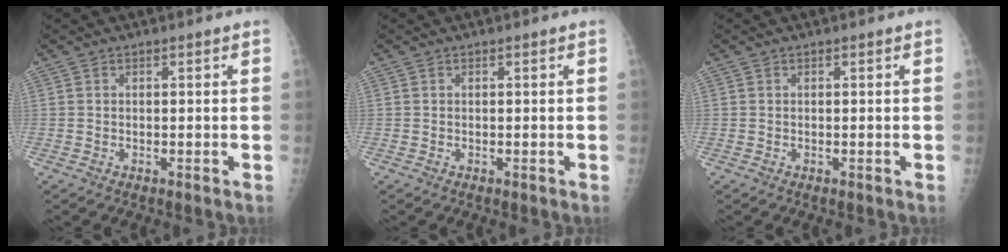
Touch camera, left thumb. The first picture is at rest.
{"total": 0.0}
{"total": 0.0}